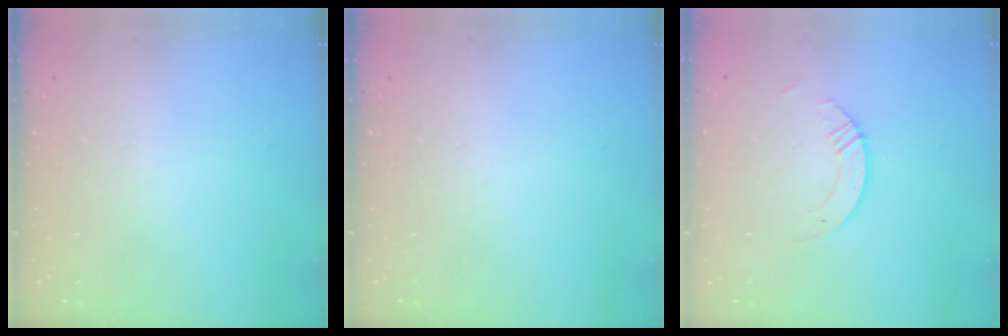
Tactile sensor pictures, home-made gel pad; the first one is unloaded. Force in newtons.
{"total": 0.0}
{"total": 3.7, "press": 3.7, "slide": 0.2}